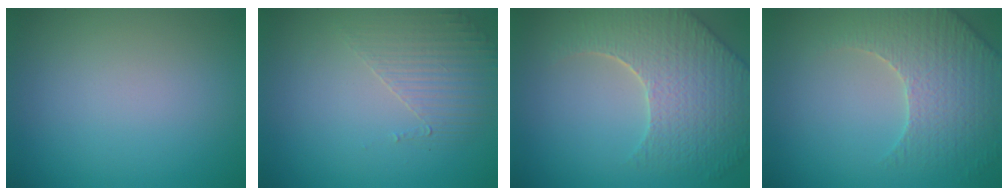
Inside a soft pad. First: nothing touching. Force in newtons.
{"total": 1.8, "press": 1.2, "slide": 1.3}
{"total": 7.5, "press": 5.7, "slide": 4.9}
{"total": 4.4, "press": 4.3, "slide": 0.8}